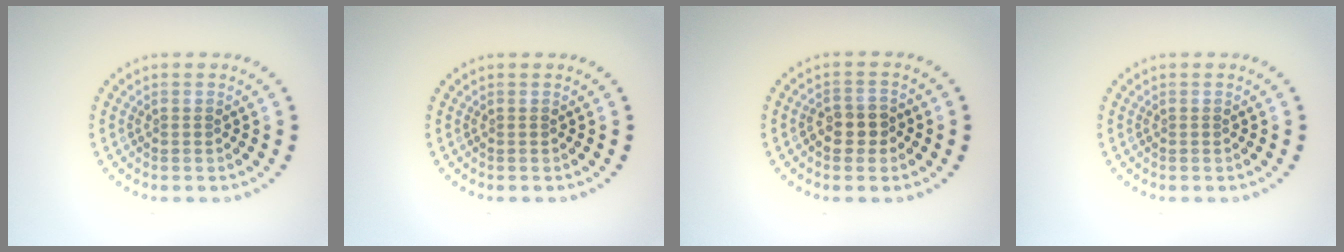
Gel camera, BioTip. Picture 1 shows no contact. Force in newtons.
{"total": 0.0}
{"total": 2.4, "press": 2.3, "slide": 0.7}
{"total": 0.0}